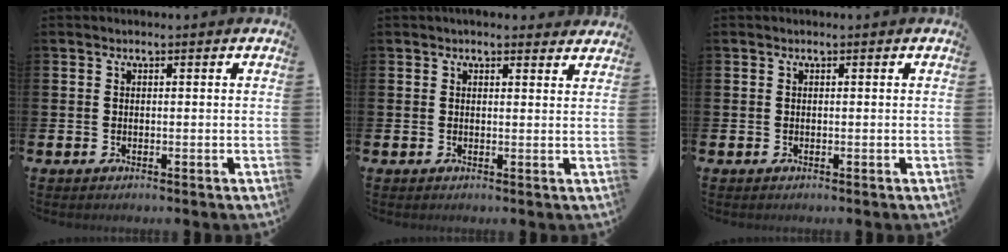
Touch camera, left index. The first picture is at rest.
{"total": 1.8, "force": [1.8, 0.4, 0.1], "torque": [0.005, -0.007, 0.030]}
{"total": 0.0}